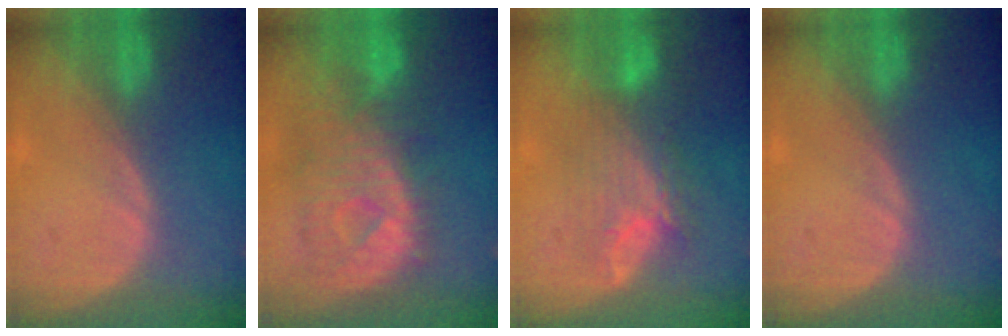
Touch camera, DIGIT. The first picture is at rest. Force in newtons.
{"total": 10.8, "press": 9.7, "slide": 4.8}
{"total": 8.2, "press": 7.6, "slide": 3.1}
{"total": 0.0}